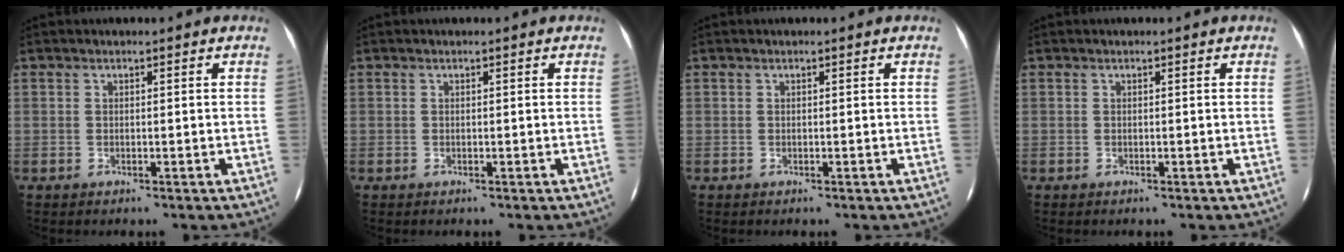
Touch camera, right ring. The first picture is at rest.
{"total": 0.0}
{"total": 0.0}
{"total": 0.0}